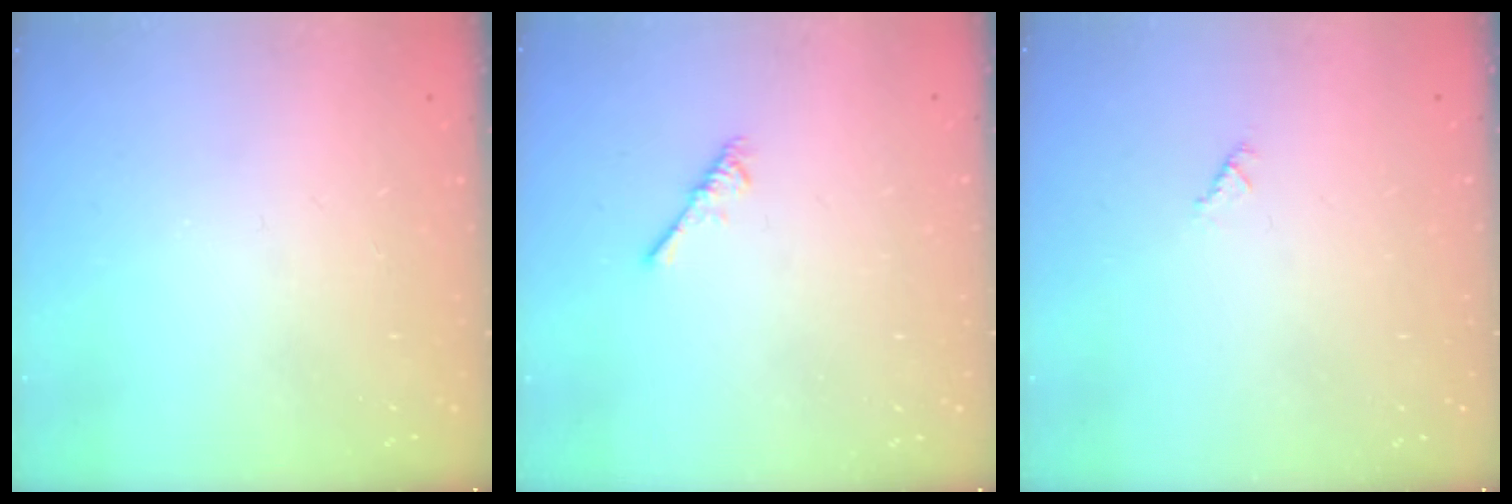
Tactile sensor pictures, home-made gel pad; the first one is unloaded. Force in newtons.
{"total": 2.2, "press": 2.1, "slide": 0.5}
{"total": 0.6, "press": 0.6, "slide": 0.2}